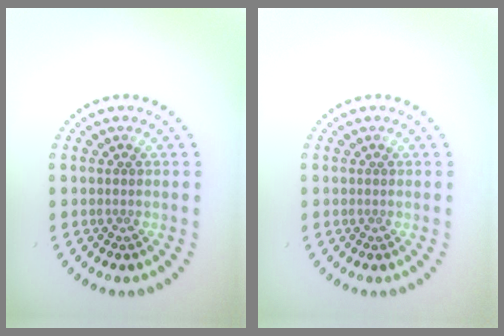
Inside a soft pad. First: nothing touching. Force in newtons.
{"total": 0.0}